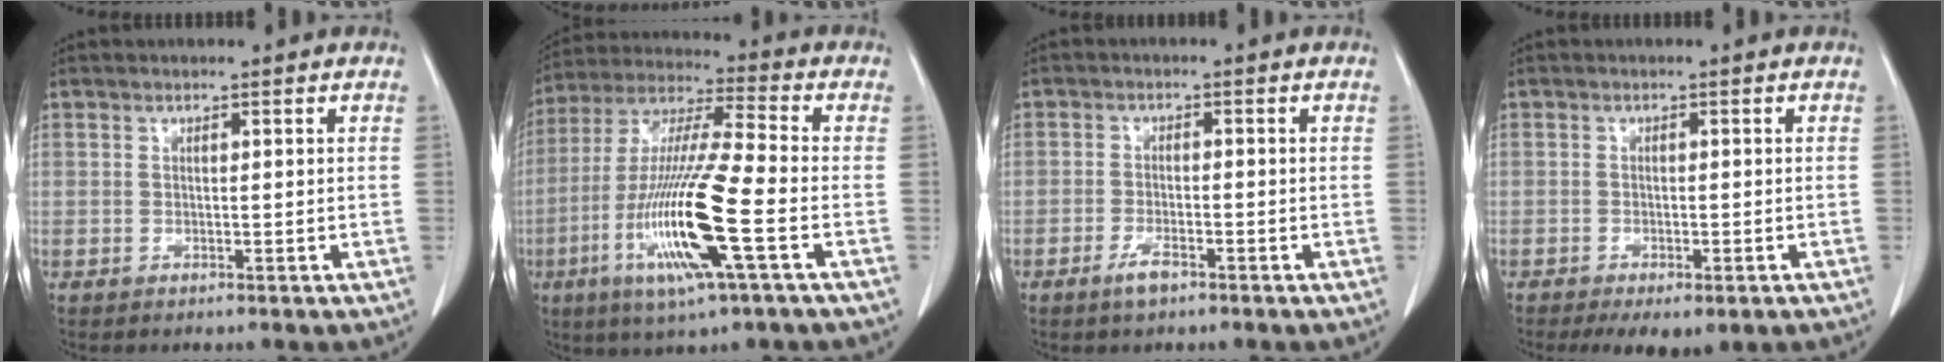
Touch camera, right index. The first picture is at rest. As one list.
[{"total": 17.2, "force": [-5.5, 0.5, 16.3], "torque": [-0.335, -0.019, -0.107]}, {"total": 2.7, "force": [-1.9, 0.7, 1.9], "torque": [-0.044, -0.001, -0.033]}, {"total": 5.2, "force": [-3.3, 2.5, 3.2], "torque": [-0.042, -0.007, -0.046]}]